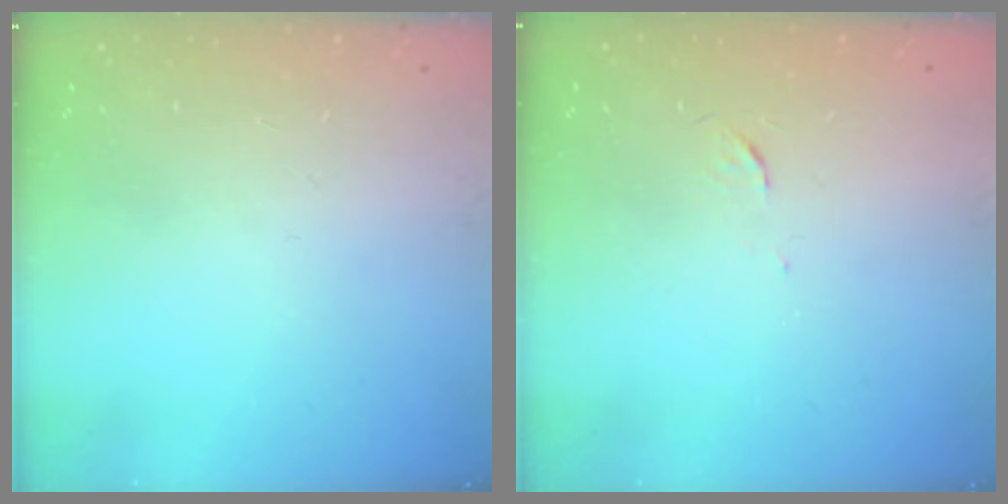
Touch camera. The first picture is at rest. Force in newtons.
{"total": 3.3, "press": 3.3, "slide": 0.5}